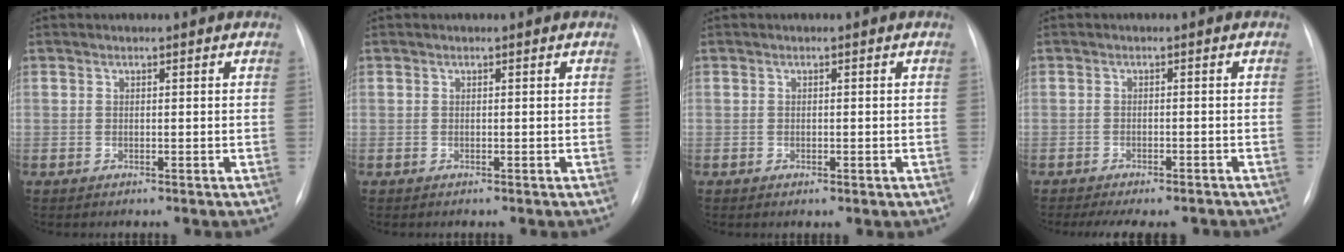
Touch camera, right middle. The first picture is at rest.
{"total": 0.0}
{"total": 1.0, "force": [-0.4, 0.4, 0.8], "torque": [-0.011, -0.001, -0.004]}
{"total": 9.7, "force": [-8.1, 3.1, 4.3], "torque": [-0.063, -0.002, -0.102]}